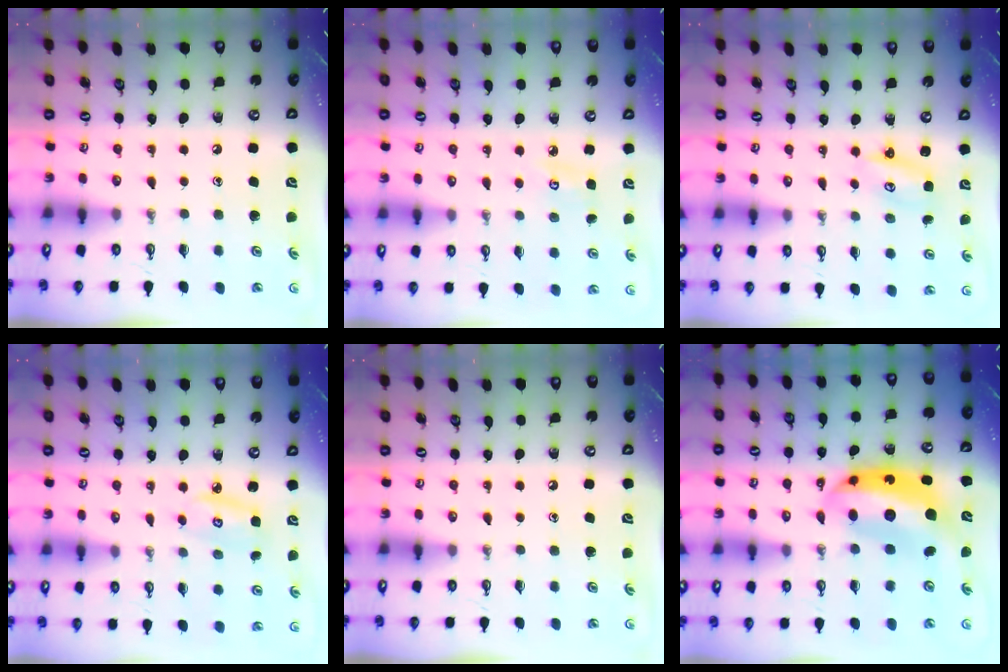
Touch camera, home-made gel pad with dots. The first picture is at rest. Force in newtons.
{"total": 3.9, "press": 3.9, "slide": 0.3}
{"total": 2.7, "press": 2.7, "slide": 0.2}
{"total": 3.9, "press": 3.9, "slide": 0.3}
{"total": 0.0}
{"total": 13.4, "press": 13.3, "slide": 1.3}